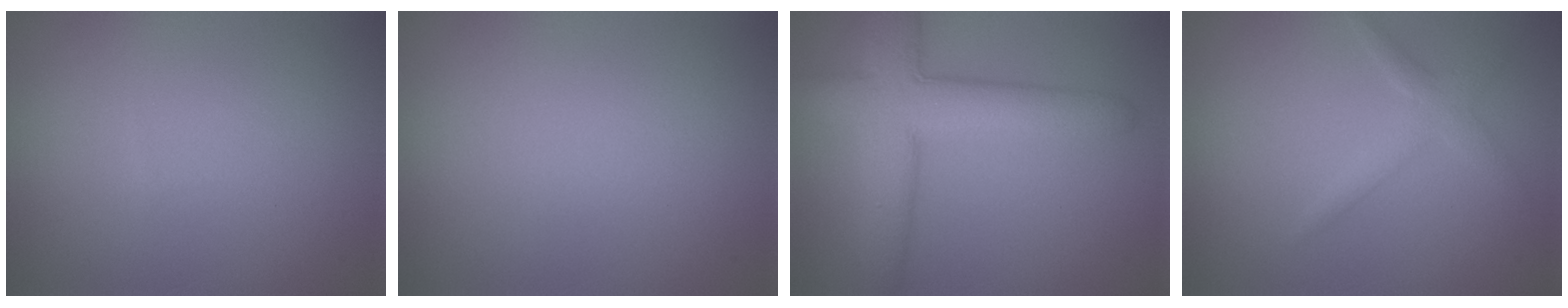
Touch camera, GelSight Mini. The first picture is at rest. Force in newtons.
{"total": 0.0}
{"total": 7.5, "press": 7.4, "slide": 0.3}
{"total": 1.9, "press": 1.9, "slide": 0.1}